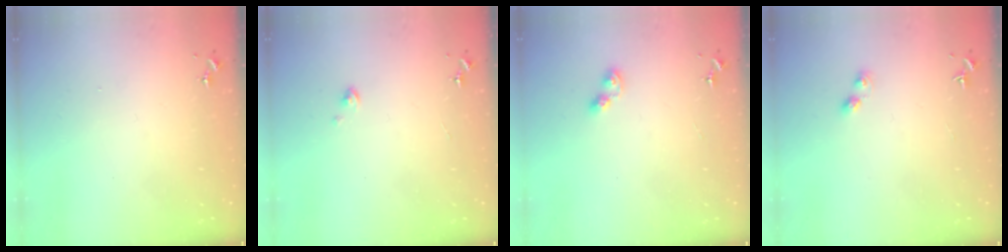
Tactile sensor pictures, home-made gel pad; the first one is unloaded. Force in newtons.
{"total": 2.5, "press": 2.4, "slide": 0.2}
{"total": 4.8, "press": 4.6, "slide": 1.2}
{"total": 3.6, "press": 3.6, "slide": 0.3}